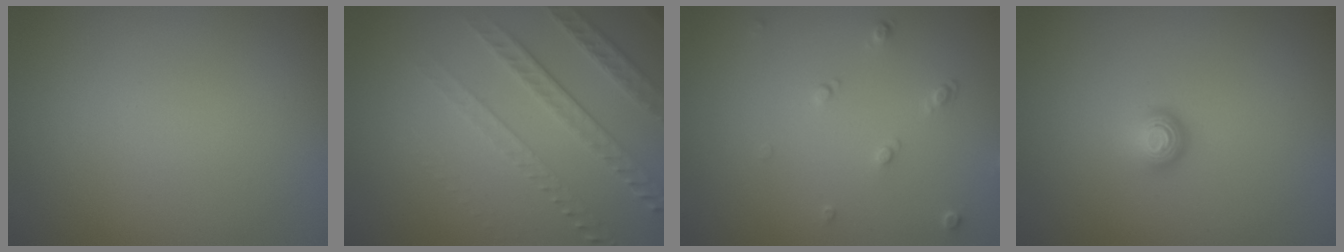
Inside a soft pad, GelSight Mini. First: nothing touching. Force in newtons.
{"total": 5.0, "press": 3.5, "slide": 3.7}
{"total": 1.1, "press": 0.8, "slide": 0.8}
{"total": 1.6, "press": 1.0, "slide": 1.2}